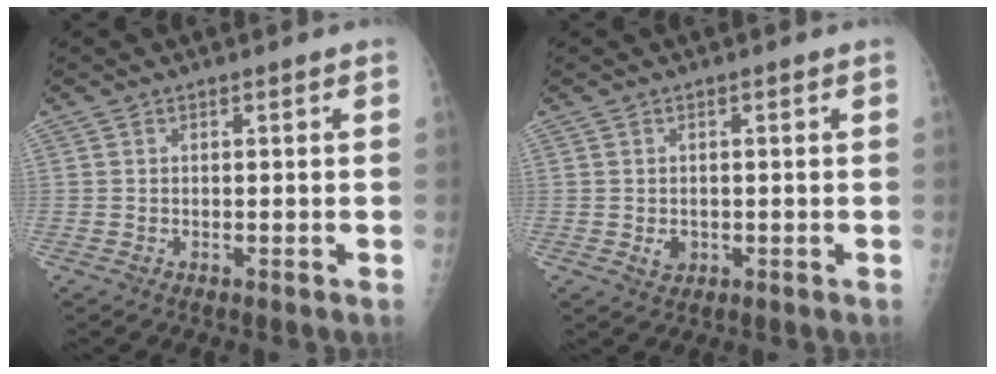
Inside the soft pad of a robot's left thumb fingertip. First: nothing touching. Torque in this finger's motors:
{"motor_torque": [0.17, 0.23, 0.25, 0.01, -0.02]}